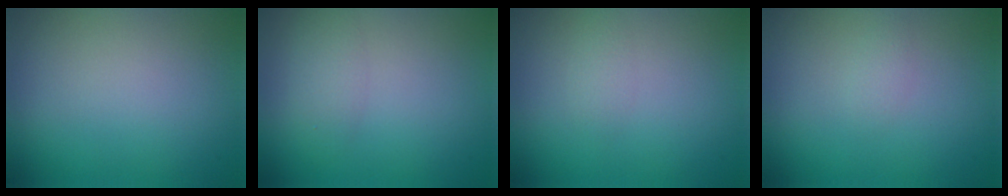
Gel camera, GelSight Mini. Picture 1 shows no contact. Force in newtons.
{"total": 1.7, "press": 1.7, "slide": 0.1}
{"total": 1.0, "press": 1.0, "slide": 0.0}
{"total": 0.8, "press": 0.8, "slide": 0.1}